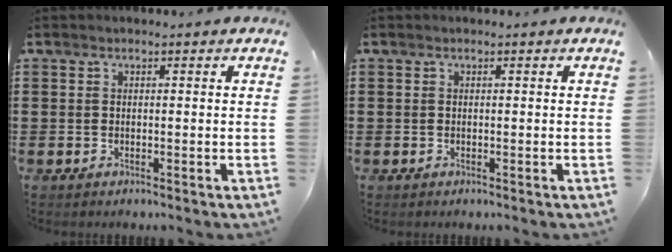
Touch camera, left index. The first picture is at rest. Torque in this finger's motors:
{"motor_torque": [0.11, 0.09, 0.03, -0.01]}